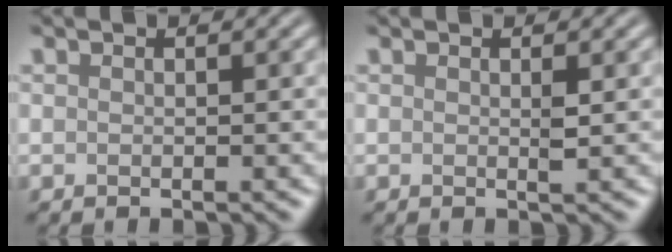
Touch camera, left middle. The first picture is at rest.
{"total": 0.7, "force": [0.1, 0.0, 0.7], "torque": [-0.012, -0.001, 0.001]}